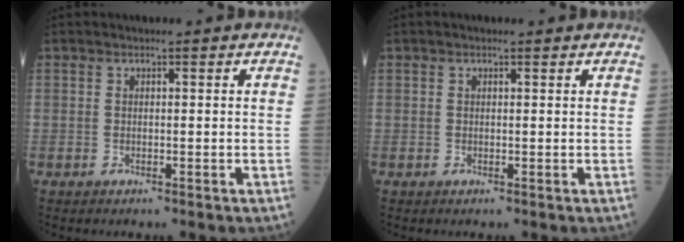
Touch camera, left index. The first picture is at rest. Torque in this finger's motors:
{"motor_torque": [0.23, -0.36, -0.11, 0.00]}